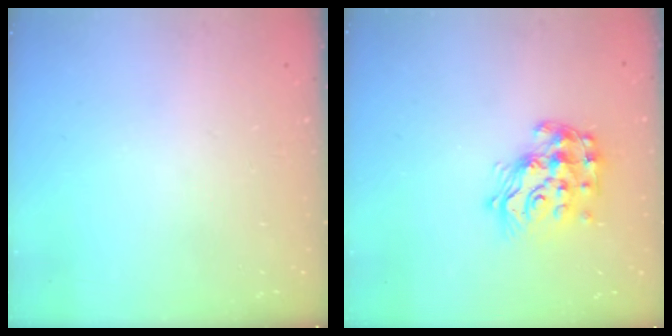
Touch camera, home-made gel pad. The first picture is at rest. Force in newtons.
{"total": 16.4, "press": 16.4, "slide": 1.1}